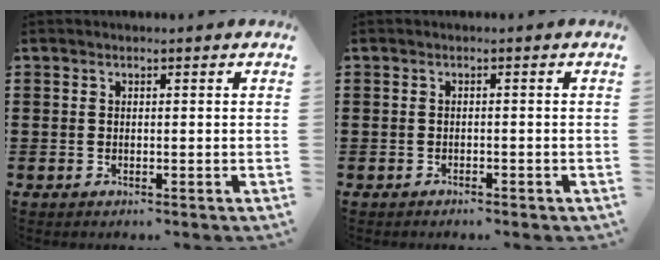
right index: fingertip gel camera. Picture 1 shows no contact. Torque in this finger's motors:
{"motor_torque": [1.09, 1.04, 0.00, -0.01]}